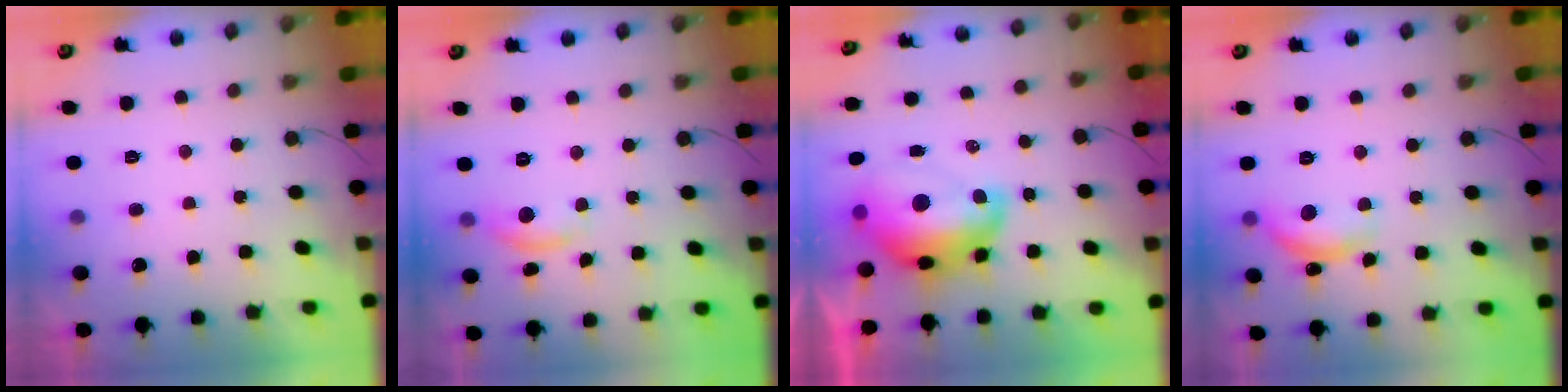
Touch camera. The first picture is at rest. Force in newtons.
{"total": 6.8, "press": 6.8, "slide": 0.2}
{"total": 15.1, "press": 15.0, "slide": 1.1}
{"total": 12.3, "press": 12.3, "slide": 0.8}